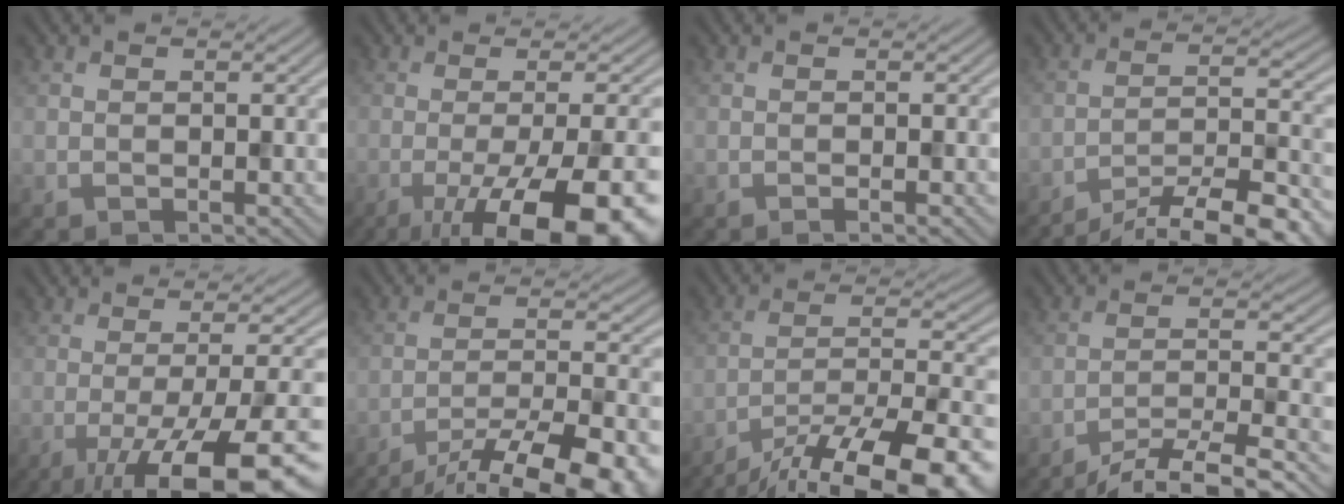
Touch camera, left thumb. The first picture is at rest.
{"total": 16.3, "force": [-7.1, 4.8, 13.9], "torque": [-0.167, -0.004, -0.097]}
{"total": 0.9, "force": [-0.5, 0.0, 0.8], "torque": [-0.011, 0.000, -0.011]}
{"total": 14.8, "force": [-12.5, 2.7, 7.5], "torque": [-0.120, -0.009, -0.181]}
{"total": 15.5, "force": [-6.9, 4.3, 13.2], "torque": [-0.160, -0.001, -0.100]}
{"total": 17.5, "force": [-13.8, 4.2, 10.0], "torque": [-0.129, -0.012, -0.192]}
{"total": 18.1, "force": [-14.0, 4.6, 10.4], "torque": [-0.152, -0.018, -0.208]}
{"total": 10.8, "force": [-8.8, 1.7, 5.9], "torque": [-0.099, -0.003, -0.141]}